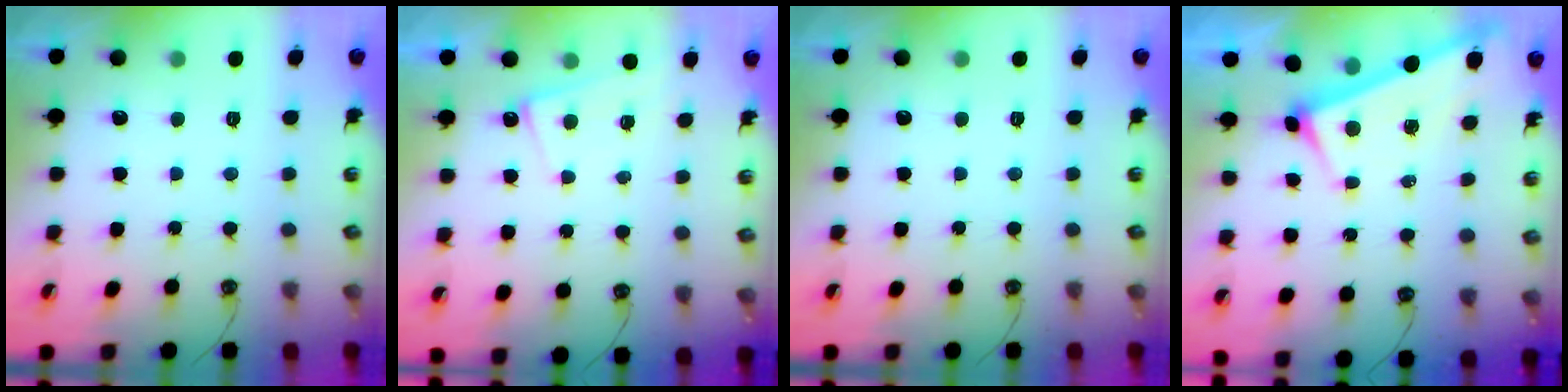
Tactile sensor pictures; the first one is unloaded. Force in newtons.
{"total": 1.5, "press": 1.5, "slide": 0.3}
{"total": 0.0}
{"total": 3.8, "press": 3.8, "slide": 0.2}